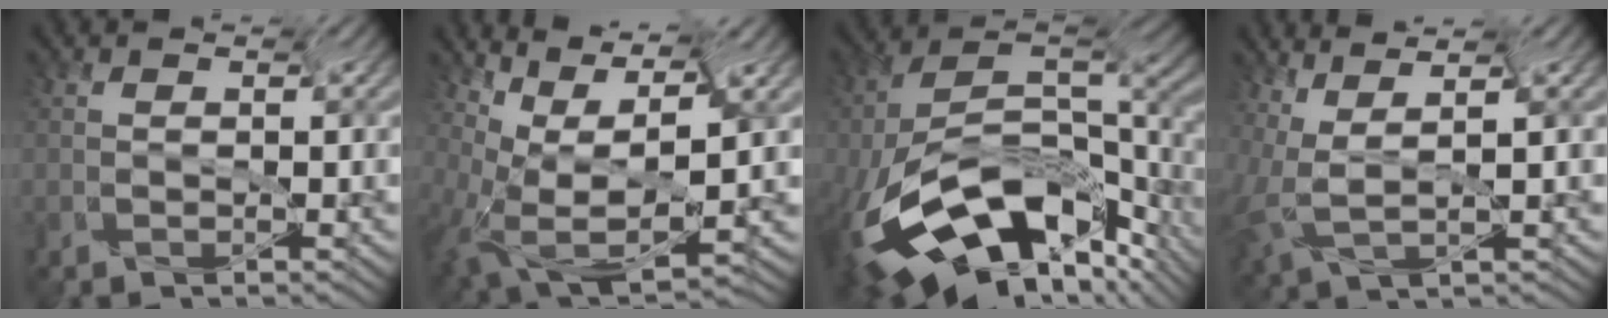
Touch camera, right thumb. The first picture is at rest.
{"total": 7.3, "force": [1.2, 3.7, 6.2], "torque": [-0.138, 0.004, 0.039]}
{"total": 17.8, "force": [-13.2, 6.1, 10.2], "torque": [-0.225, -0.009, -0.215]}
{"total": 5.3, "force": [2.6, 2.8, 3.6], "torque": [-0.125, 0.027, 0.056]}